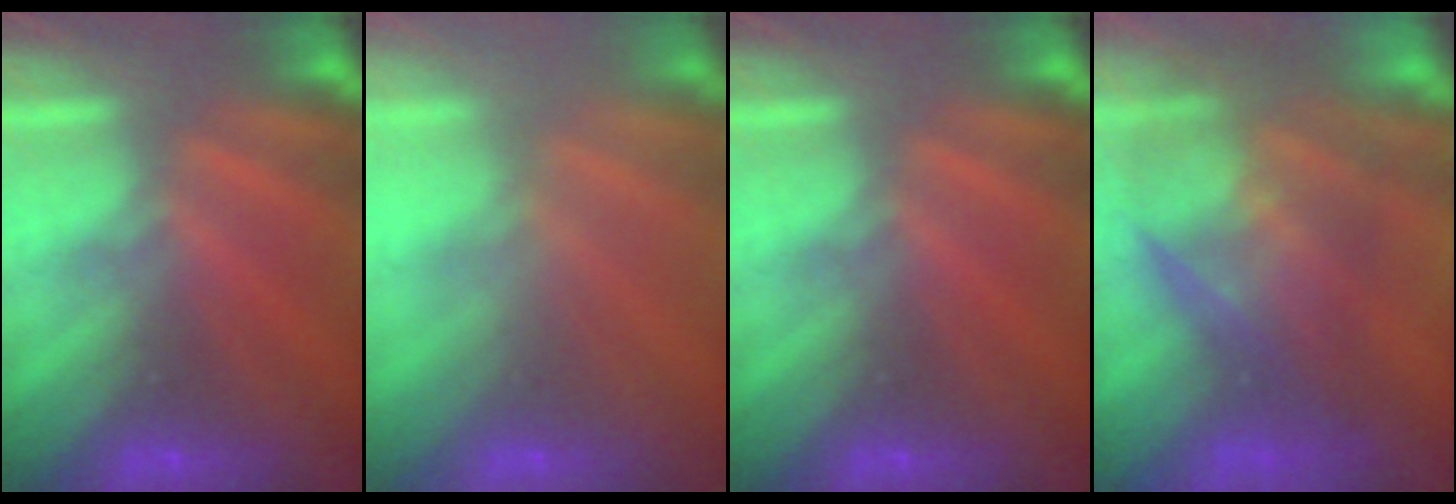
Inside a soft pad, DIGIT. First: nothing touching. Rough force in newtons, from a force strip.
{"total": 2.9}
{"total": 0.0}
{"total": 7.5}